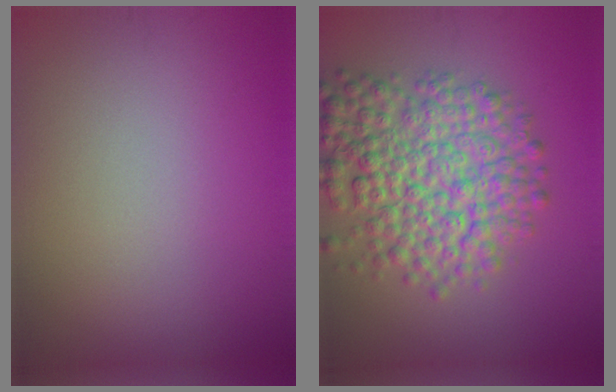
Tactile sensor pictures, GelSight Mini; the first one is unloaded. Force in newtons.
{"total": 8.4, "press": 8.4, "slide": 0.3}